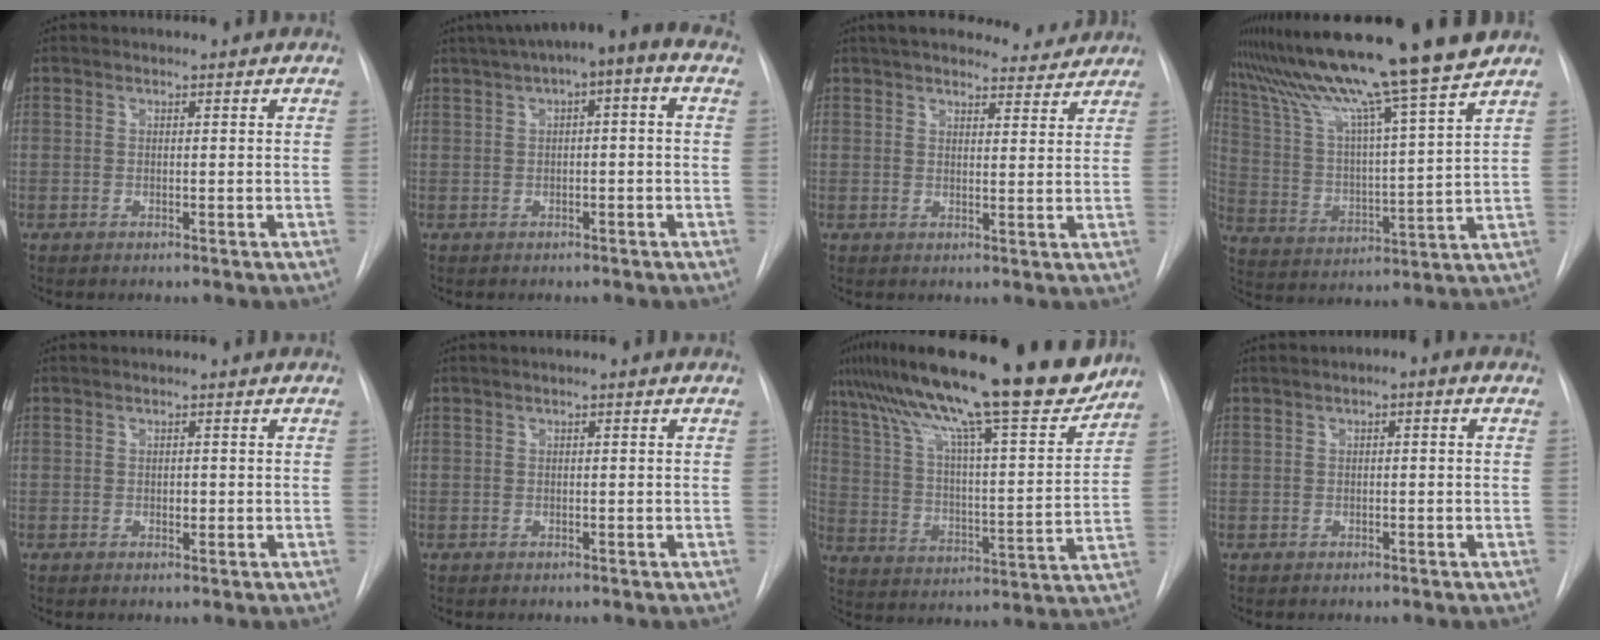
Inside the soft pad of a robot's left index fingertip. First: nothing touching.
{"total": 8.4, "force": [3.5, 1.6, 7.4], "torque": [-0.118, 0.044, 0.045]}
{"total": 14.4, "force": [13.1, 3.4, 5.0], "torque": [-0.062, 0.019, 0.172]}
{"total": 18.8, "force": [15.7, -2.2, 10.1], "torque": [-0.183, -0.016, 0.258]}
{"total": 0.8, "force": [0.0, 0.5, 0.6], "torque": [-0.008, 0.001, -0.001]}
{"total": 0.6, "force": [0.1, 0.0, 0.5], "torque": [-0.010, 0.002, 0.002]}
{"total": 23.0, "force": [18.0, 2.2, 14.1], "torque": [-0.238, 0.009, 0.282]}
{"total": 1.9, "force": [0.5, 0.4, 1.8], "torque": [-0.023, 0.011, 0.004]}